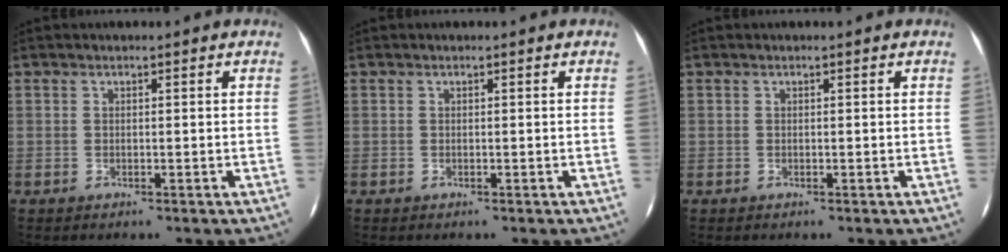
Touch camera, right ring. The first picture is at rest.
{"total": 0.0}
{"total": 0.0}